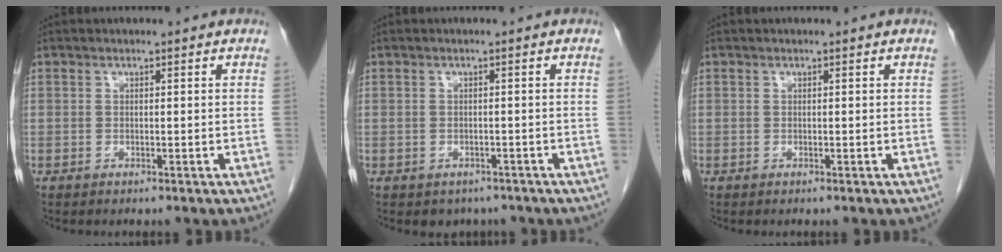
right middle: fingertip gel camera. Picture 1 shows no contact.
{"total": 3.1, "force": [-2.4, 2.0, 0.5], "torque": [-0.004, 0.005, -0.029]}
{"total": 0.0}